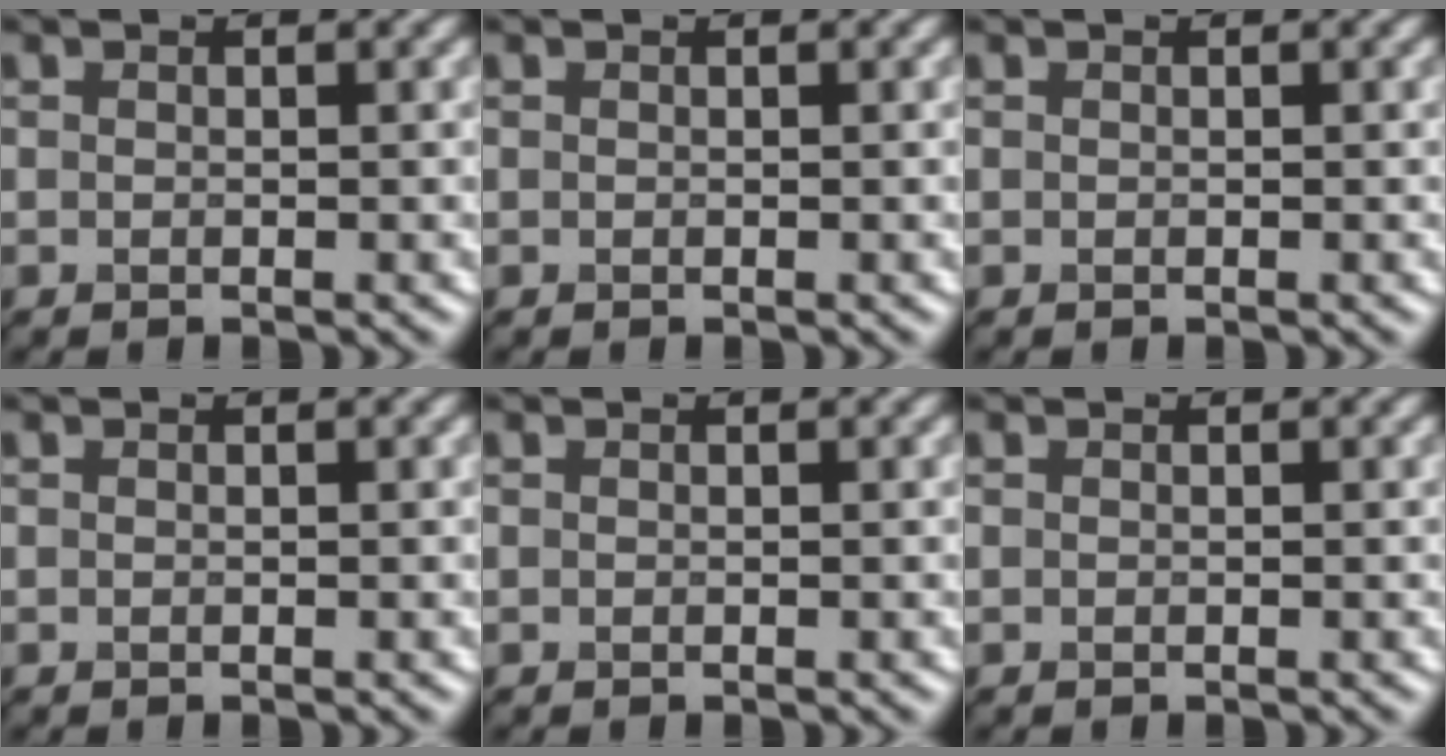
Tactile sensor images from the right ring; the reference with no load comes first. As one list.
[{"total": 0.0}, {"total": 0.0}, {"total": 0.0}, {"total": 0.0}, {"total": 0.0}]